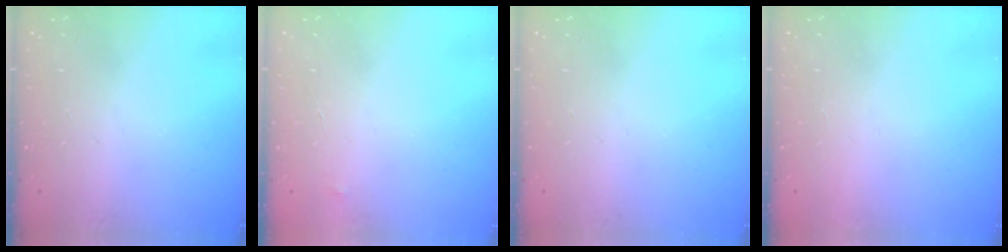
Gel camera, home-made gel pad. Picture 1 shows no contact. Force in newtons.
{"total": 4.0, "press": 4.0, "slide": 0.2}
{"total": 0.0}
{"total": 1.5, "press": 1.5, "slide": 0.1}